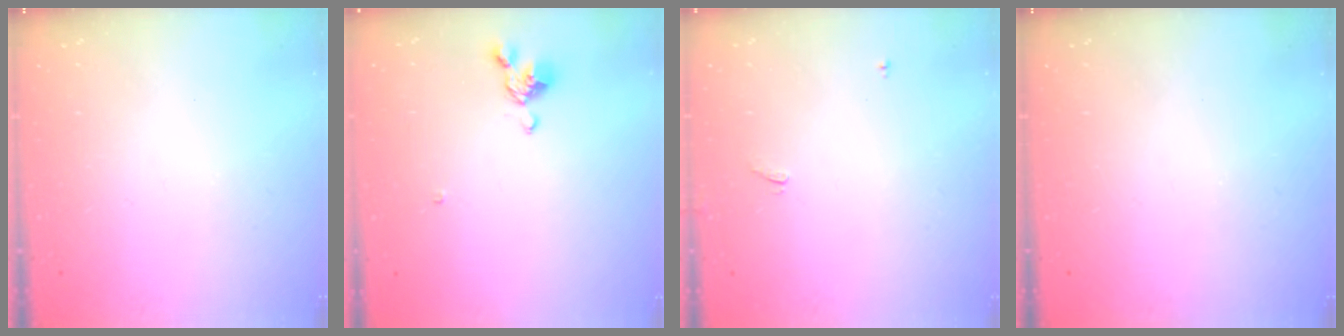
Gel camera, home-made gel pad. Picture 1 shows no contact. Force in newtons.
{"total": 5.4, "press": 5.4, "slide": 0.5}
{"total": 1.7, "press": 1.7, "slide": 0.3}
{"total": 0.0}